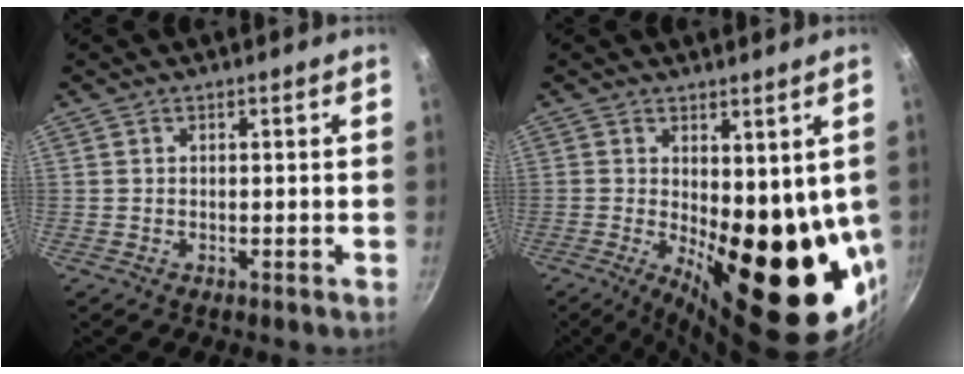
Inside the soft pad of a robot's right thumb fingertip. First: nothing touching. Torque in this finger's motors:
{"motor_torque": [-0.17, 1.69, 2.77, 0.00, 0.24]}